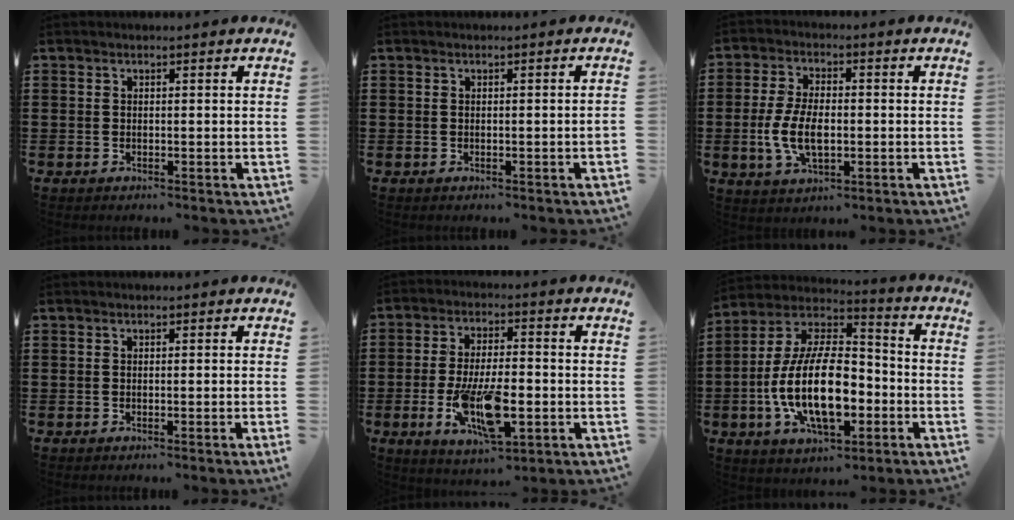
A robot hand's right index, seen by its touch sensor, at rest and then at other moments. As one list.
[{"total": 0.6, "force": [-0.3, -0.1, 0.5], "torque": [-0.008, -0.004, -0.004]}, {"total": 7.6, "force": [-1.2, 3.7, 6.5], "torque": [-0.147, -0.001, -0.027]}, {"total": 0.6, "force": [-0.2, -0.3, 0.4], "torque": [-0.007, -0.004, -0.004]}, {"total": 13.2, "force": [-3.8, 5.3, 11.4], "torque": [-0.231, -0.007, -0.061]}, {"total": 16.6, "force": [-4.4, 8.0, 13.8], "torque": [-0.300, -0.003, -0.086]}]